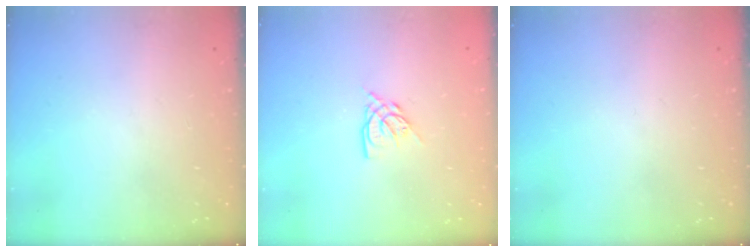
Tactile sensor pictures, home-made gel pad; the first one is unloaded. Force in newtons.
{"total": 6.5, "press": 6.5, "slide": 0.6}
{"total": 0.0}